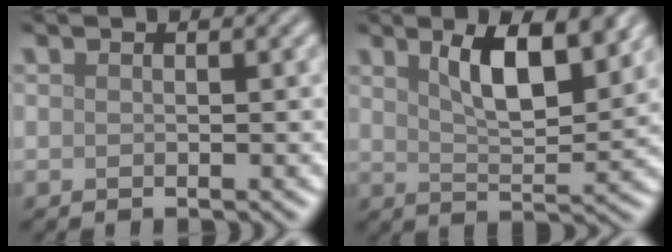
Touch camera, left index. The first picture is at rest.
{"total": 6.6, "force": [3.3, 2.1, 5.3], "torque": [-0.090, 0.000, 0.053]}